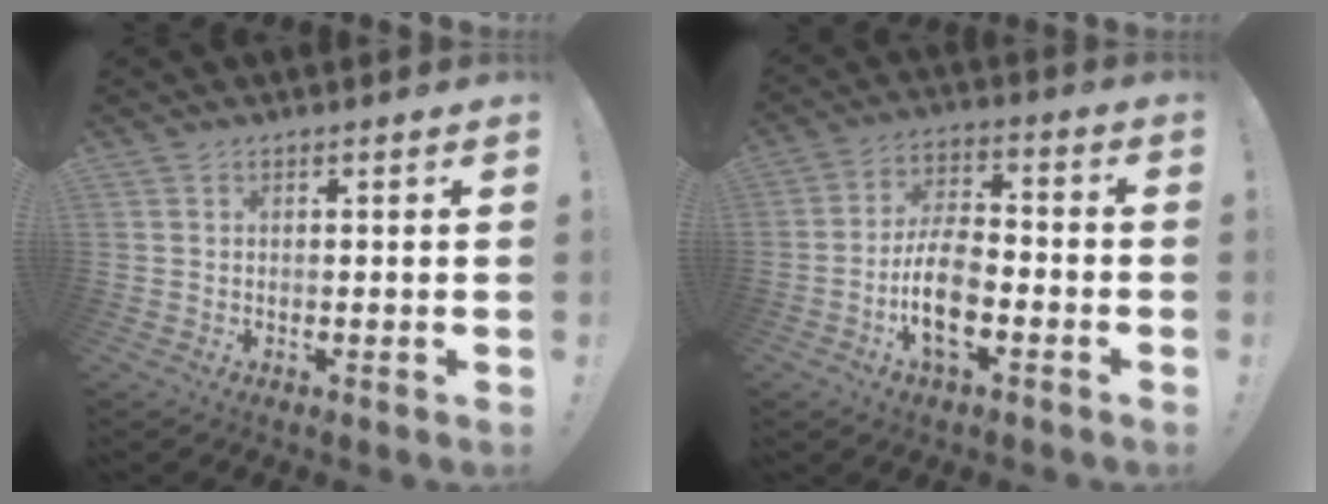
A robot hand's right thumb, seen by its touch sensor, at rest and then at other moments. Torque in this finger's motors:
{"motor_torque": [1.66, 1.72, 1.21, -1.16, 0.27]}